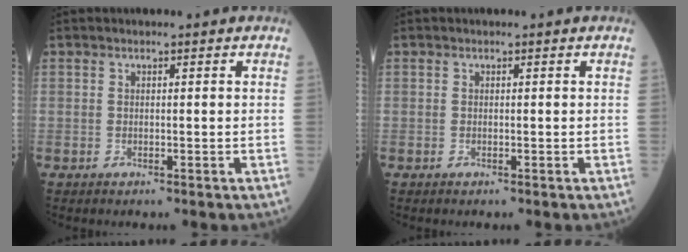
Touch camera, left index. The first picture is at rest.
{"total": 0.0}